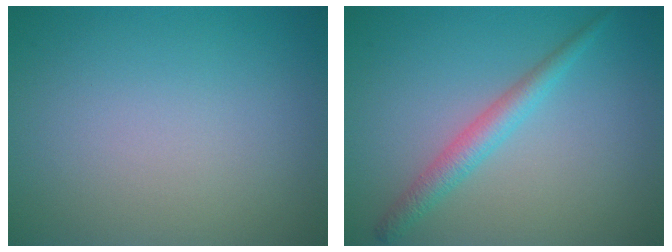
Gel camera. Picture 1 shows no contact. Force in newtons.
{"total": 2.4, "press": 2.4, "slide": 0.1}